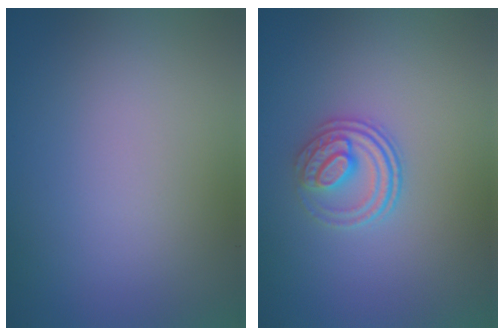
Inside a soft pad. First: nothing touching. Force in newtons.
{"total": 3.1, "press": 2.6, "slide": 1.7}